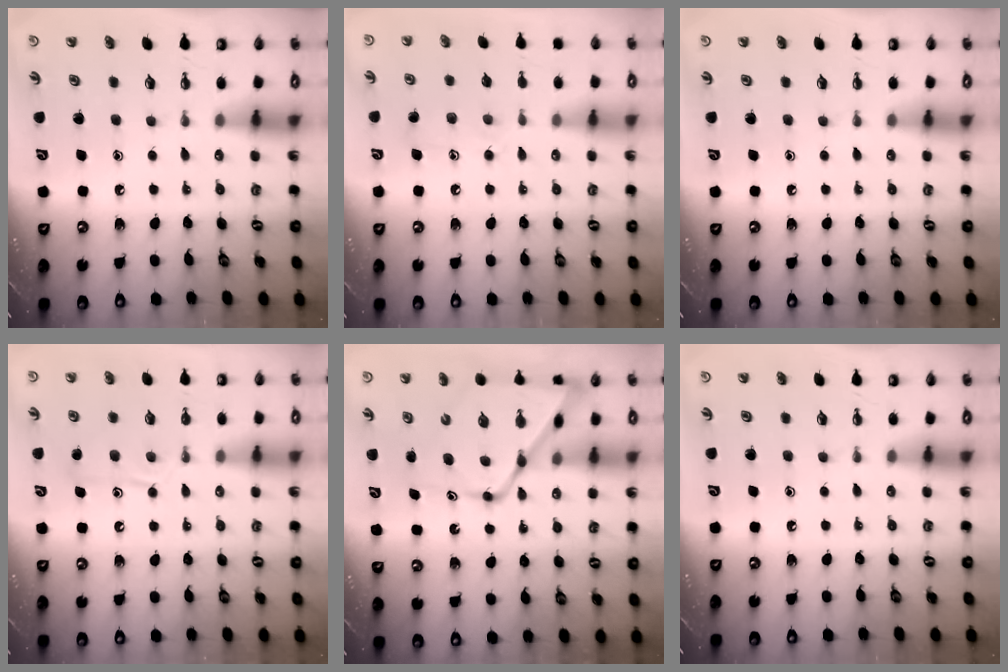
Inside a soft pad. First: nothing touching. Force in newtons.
{"total": 9.2, "press": 9.2, "slide": 0.5}
{"total": 0.0}
{"total": 10.9, "press": 10.9, "slide": 0.9}
{"total": 15.7, "press": 15.6, "slide": 1.3}
{"total": 0.0}